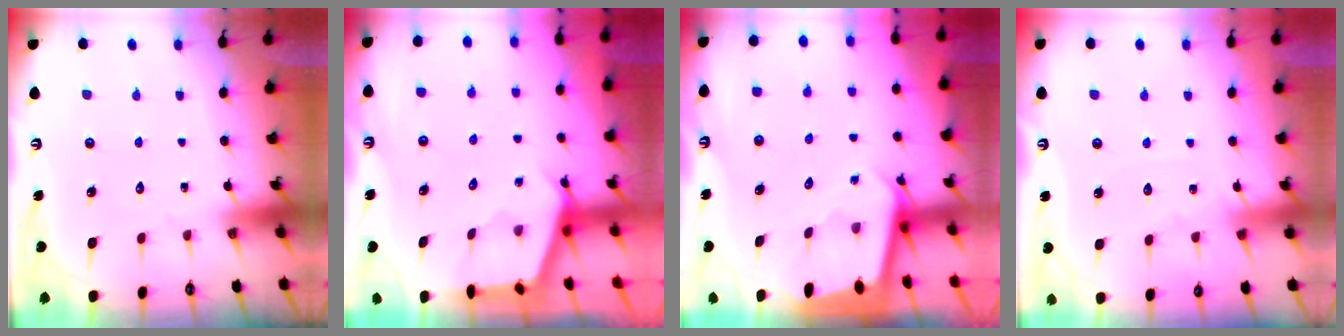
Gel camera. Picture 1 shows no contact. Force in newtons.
{"total": 2.0, "press": 2.0, "slide": 0.2}
{"total": 2.0, "press": 2.0, "slide": 0.1}
{"total": 4.5, "press": 4.4, "slide": 0.7}